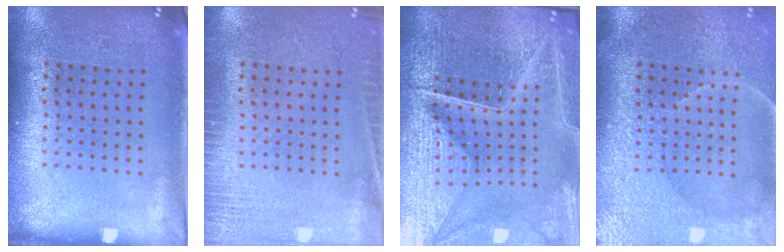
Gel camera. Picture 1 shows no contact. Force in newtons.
{"total": 2.9, "press": 2.9, "slide": 0.4}
{"total": 6.3, "press": 5.7, "slide": 2.6}
{"total": 3.7, "press": 3.5, "slide": 1.1}